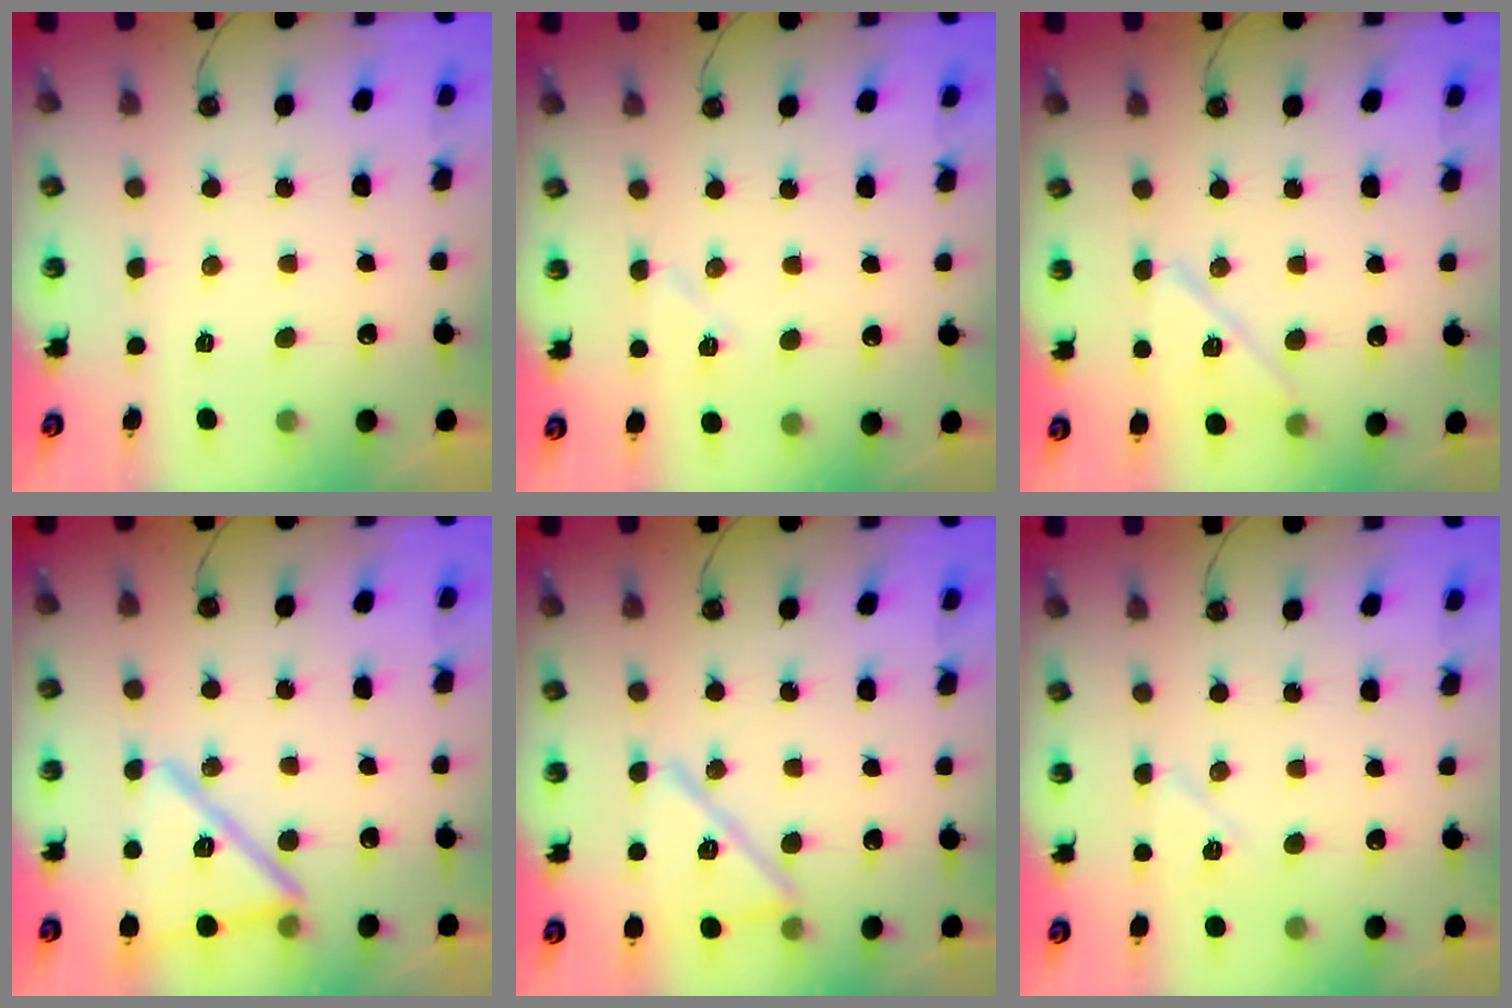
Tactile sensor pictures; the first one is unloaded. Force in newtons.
{"total": 6.0, "press": 6.0, "slide": 0.4}
{"total": 12.3, "press": 12.3, "slide": 0.6}
{"total": 19.2, "press": 19.2, "slide": 0.5}
{"total": 15.2, "press": 15.1, "slide": 1.8}
{"total": 6.0, "press": 6.0, "slide": 0.2}